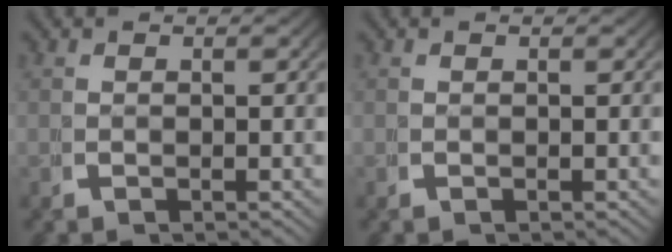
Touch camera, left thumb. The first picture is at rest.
{"total": 0.0}